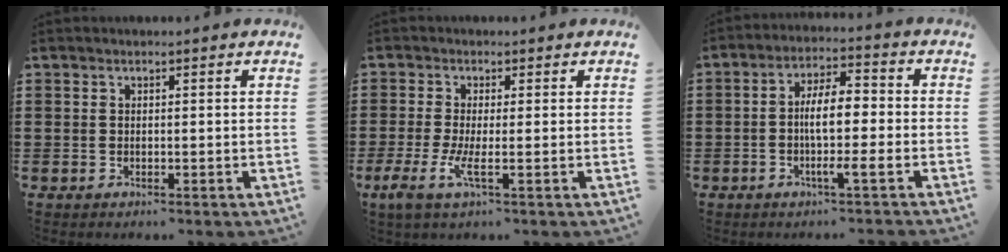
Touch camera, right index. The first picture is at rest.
{"total": 4.0, "force": [-1.1, 0.5, 3.8], "torque": [-0.088, -0.015, -0.023]}
{"total": 7.6, "force": [-1.5, 1.8, 7.3], "torque": [-0.134, 0.007, -0.032]}